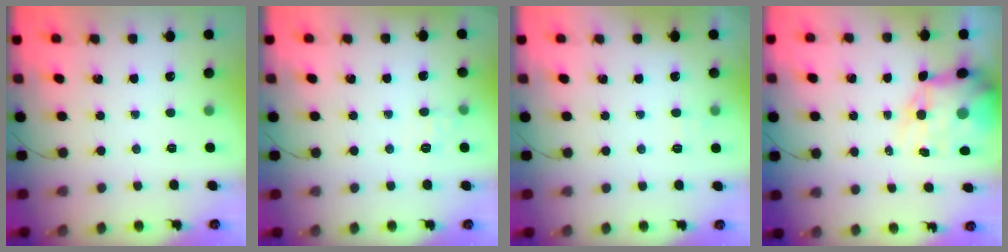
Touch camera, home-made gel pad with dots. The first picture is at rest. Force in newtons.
{"total": 6.1, "press": 5.9, "slide": 1.5}
{"total": 5.1, "press": 4.9, "slide": 1.4}
{"total": 12.1, "press": 11.6, "slide": 3.5}